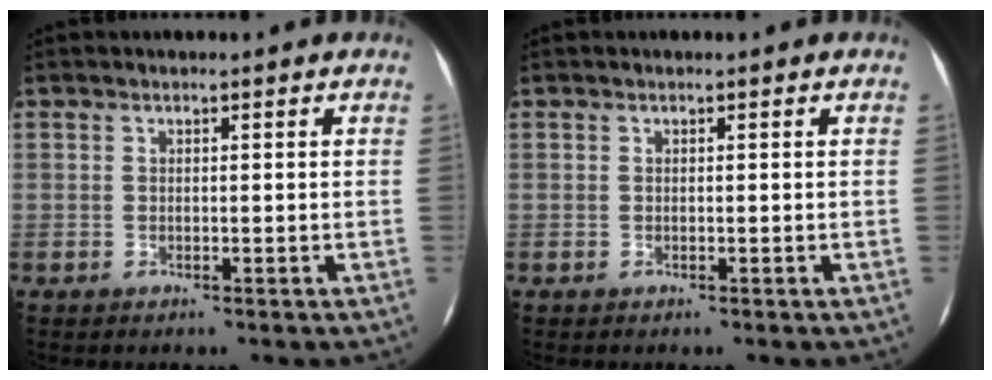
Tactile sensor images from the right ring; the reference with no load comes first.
{"total": 0.0}